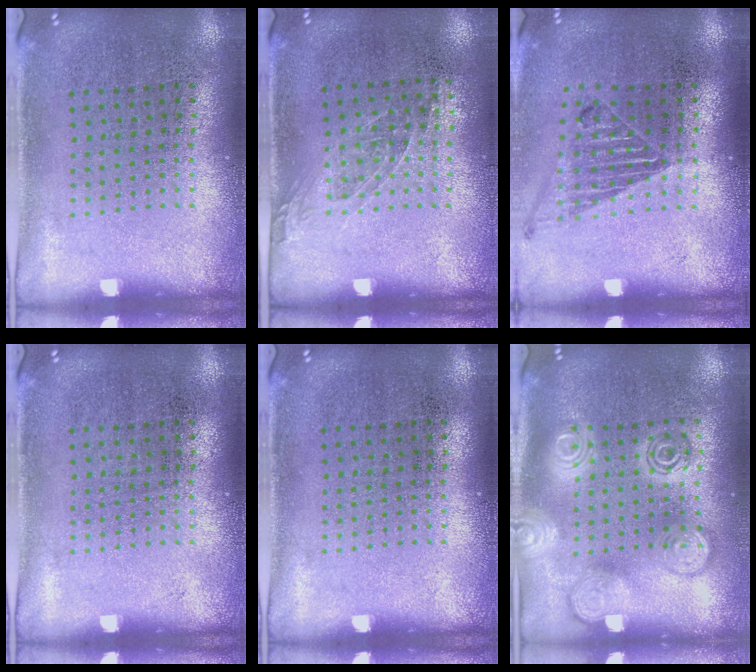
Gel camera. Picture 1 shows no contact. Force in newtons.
{"total": 1.0, "press": 0.8, "slide": 0.6}
{"total": 1.1, "press": 1.1, "slide": 0.2}
{"total": 0.0}
{"total": 0.0}
{"total": 3.0, "press": 3.0, "slide": 0.4}